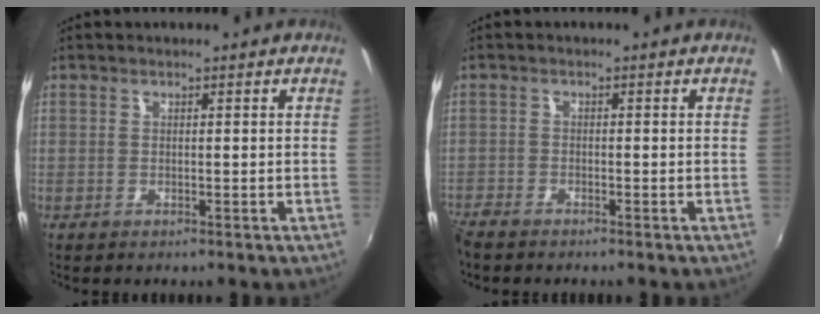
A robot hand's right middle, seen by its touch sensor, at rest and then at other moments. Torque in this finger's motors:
{"motor_torque": [0.96, -1.18, 0.30, 0.20]}